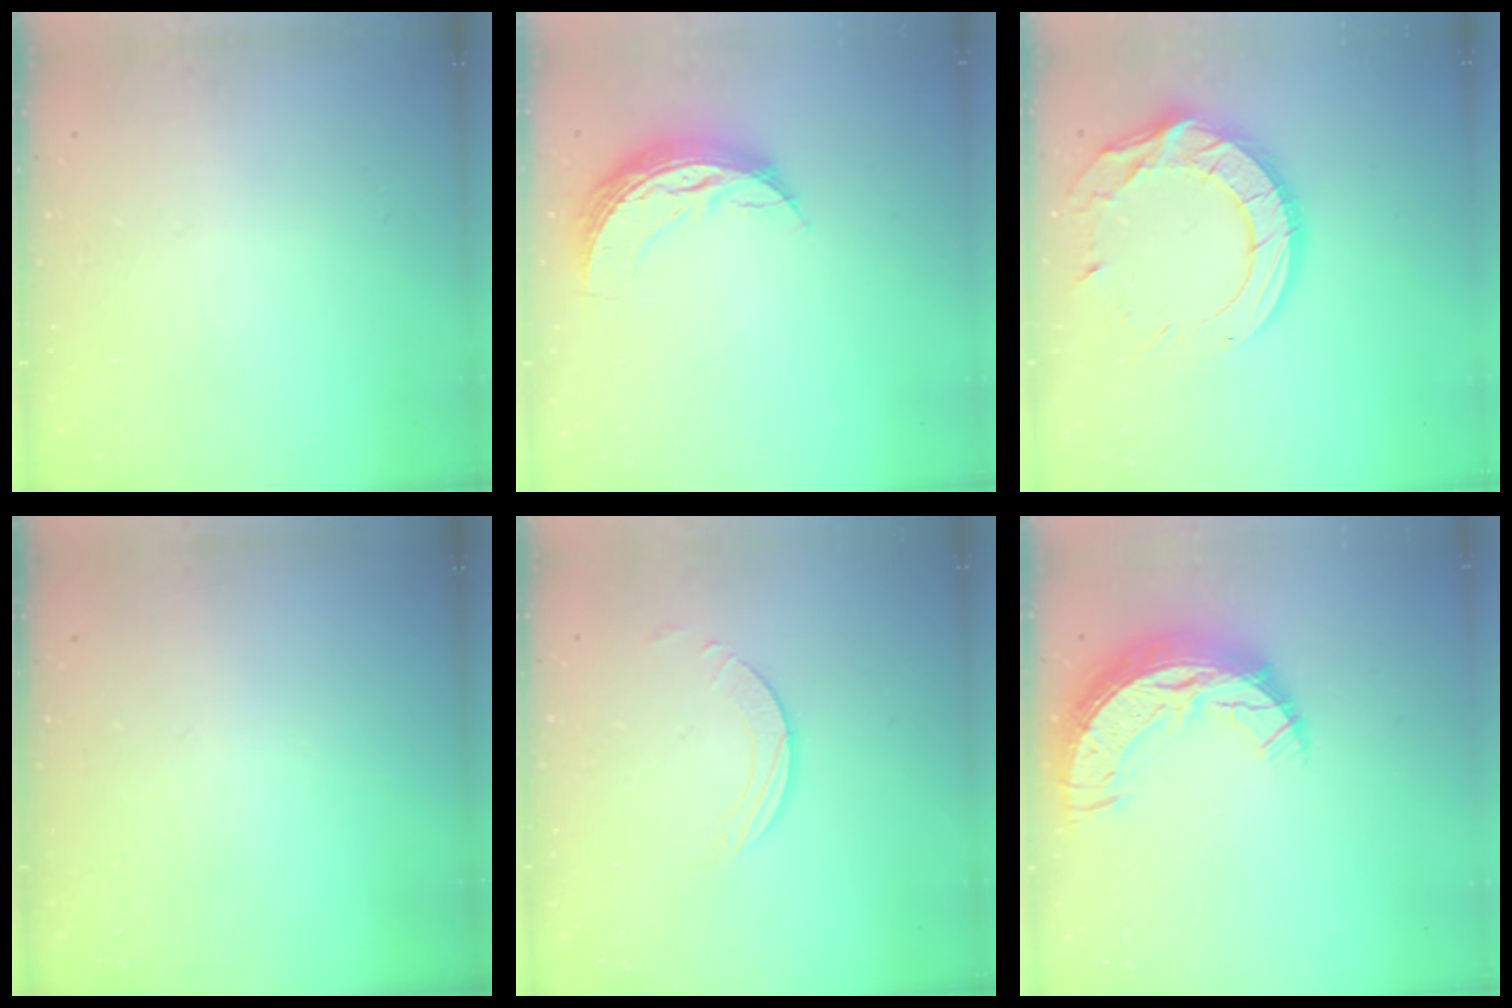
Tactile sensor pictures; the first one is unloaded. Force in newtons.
{"total": 9.0, "press": 9.0, "slide": 0.6}
{"total": 18.1, "press": 18.1, "slide": 1.3}
{"total": 0.0}
{"total": 1.9, "press": 1.9, "slide": 0.1}
{"total": 14.4, "press": 14.3, "slide": 1.2}